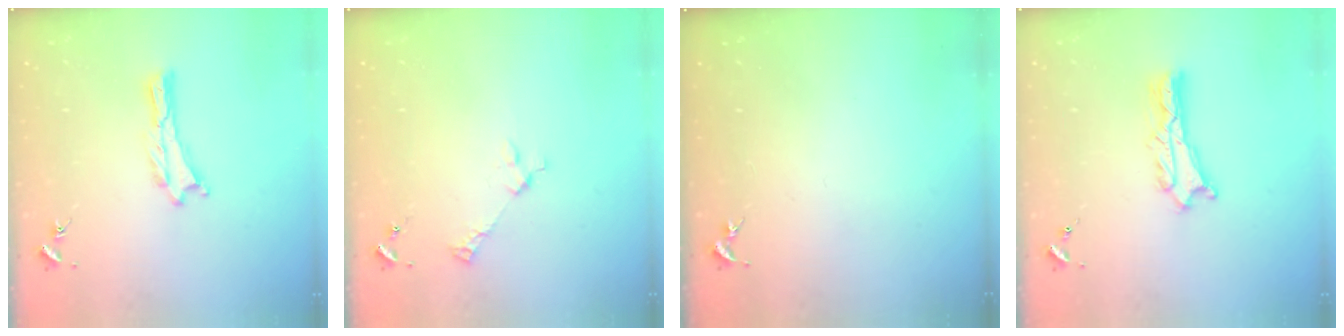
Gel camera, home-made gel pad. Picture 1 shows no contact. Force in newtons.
{"total": 2.6, "press": 2.6, "slide": 0.3}
{"total": 0.0}
{"total": 2.7, "press": 2.6, "slide": 0.3}